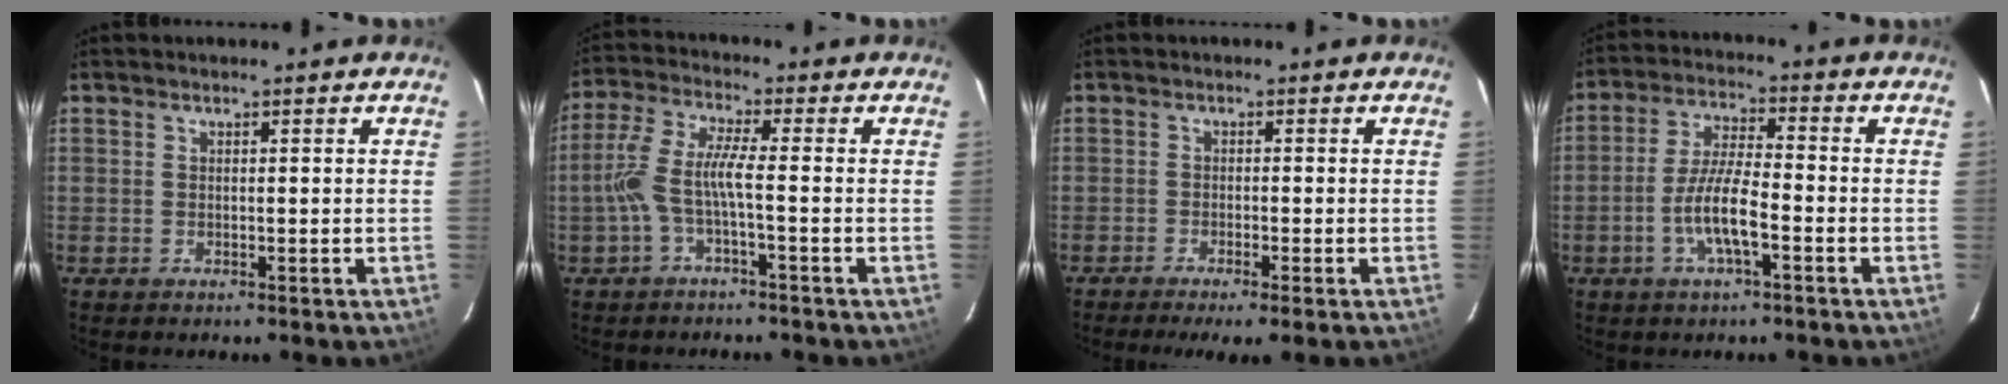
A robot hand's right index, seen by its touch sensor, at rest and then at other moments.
{"total": 6.4, "force": [-2.2, 0.3, 6.0], "torque": [-0.143, 0.008, -0.039]}
{"total": 4.3, "force": [-3.1, 0.0, 2.9], "torque": [-0.062, -0.013, -0.052]}
{"total": 7.9, "force": [-3.2, 1.4, 7.1], "torque": [-0.146, 0.002, -0.060]}